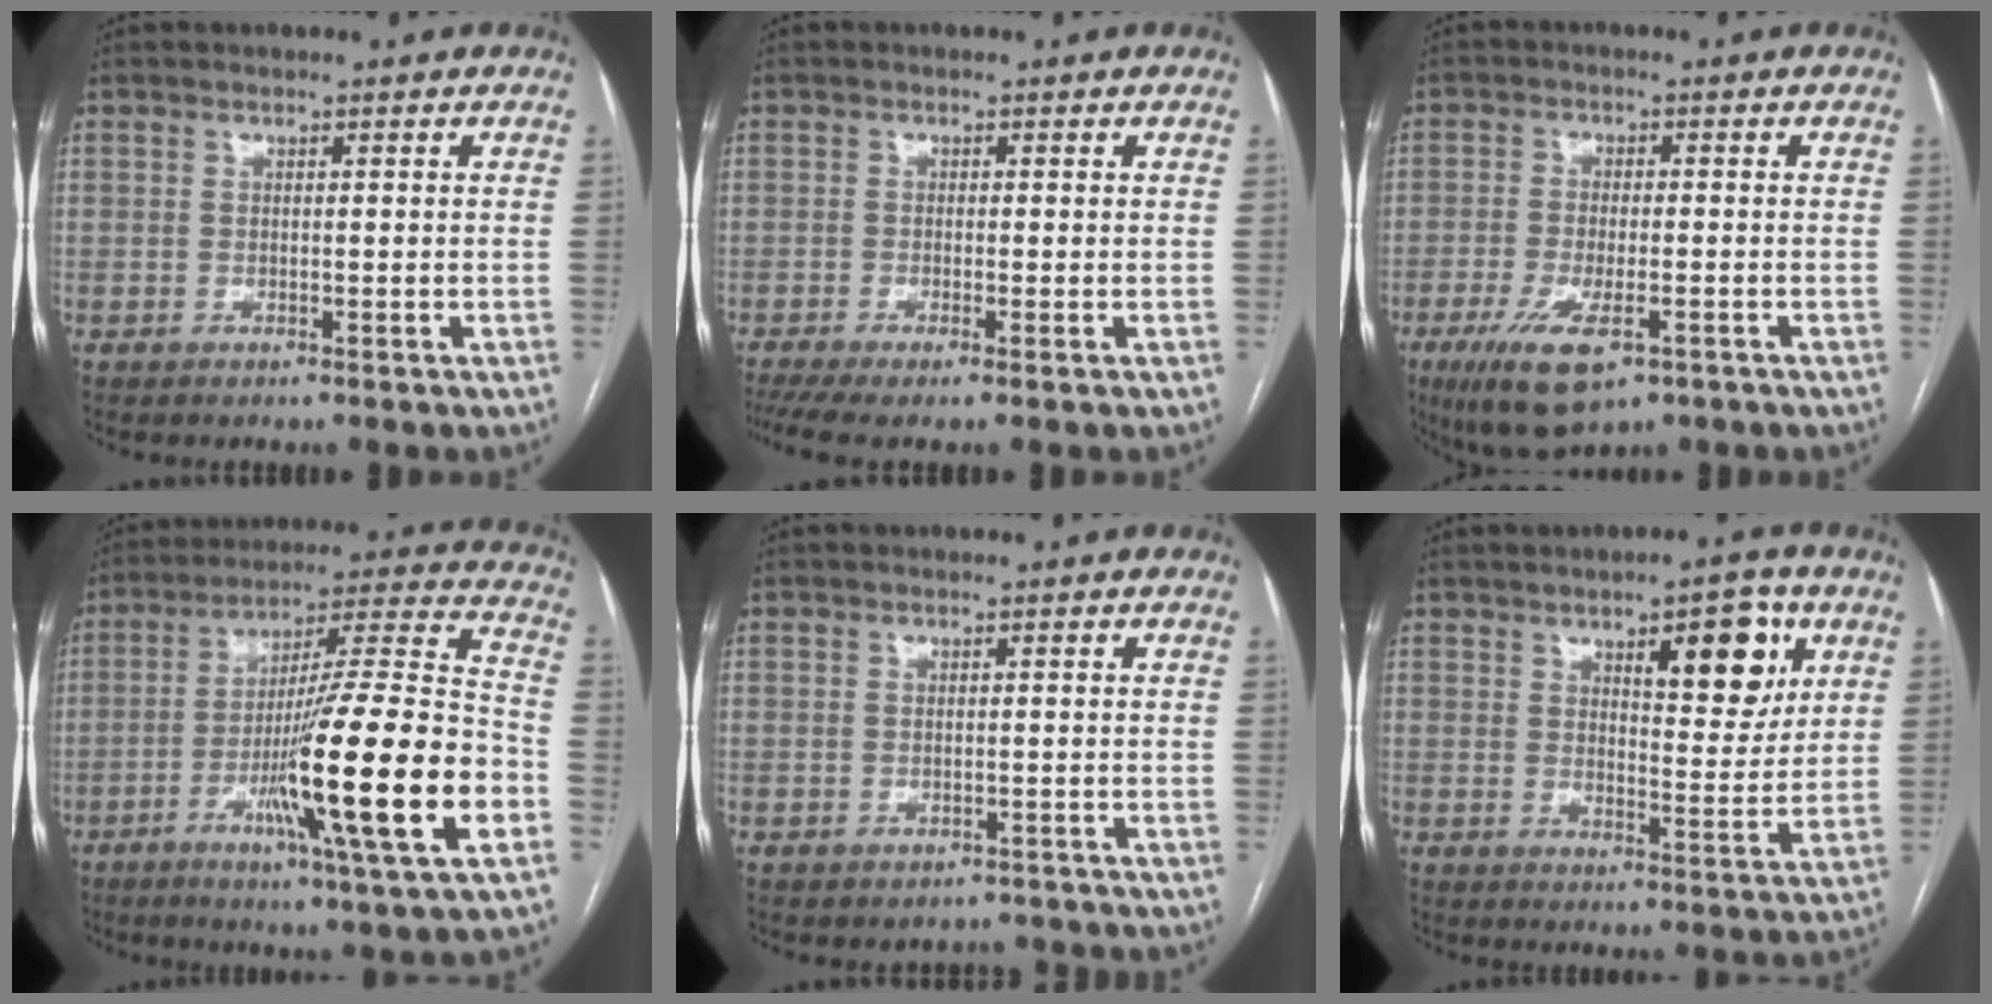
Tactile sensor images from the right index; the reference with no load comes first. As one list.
[{"total": 5.1, "force": [-3.3, 0.6, 3.9], "torque": [-0.069, -0.006, -0.059]}, {"total": 9.7, "force": [-5.1, 3.2, 7.6], "torque": [-0.143, -0.020, -0.081]}, {"total": 22.8, "force": [-7.5, -0.1, 21.5], "torque": [-0.332, -0.018, -0.127]}, {"total": 2.6, "force": [-2.2, 1.3, -0.4], "torque": [0.008, 0.008, -0.030]}, {"total": 9.6, "force": [4.6, 2.9, 7.9], "torque": [-0.106, 0.001, 0.065]}]